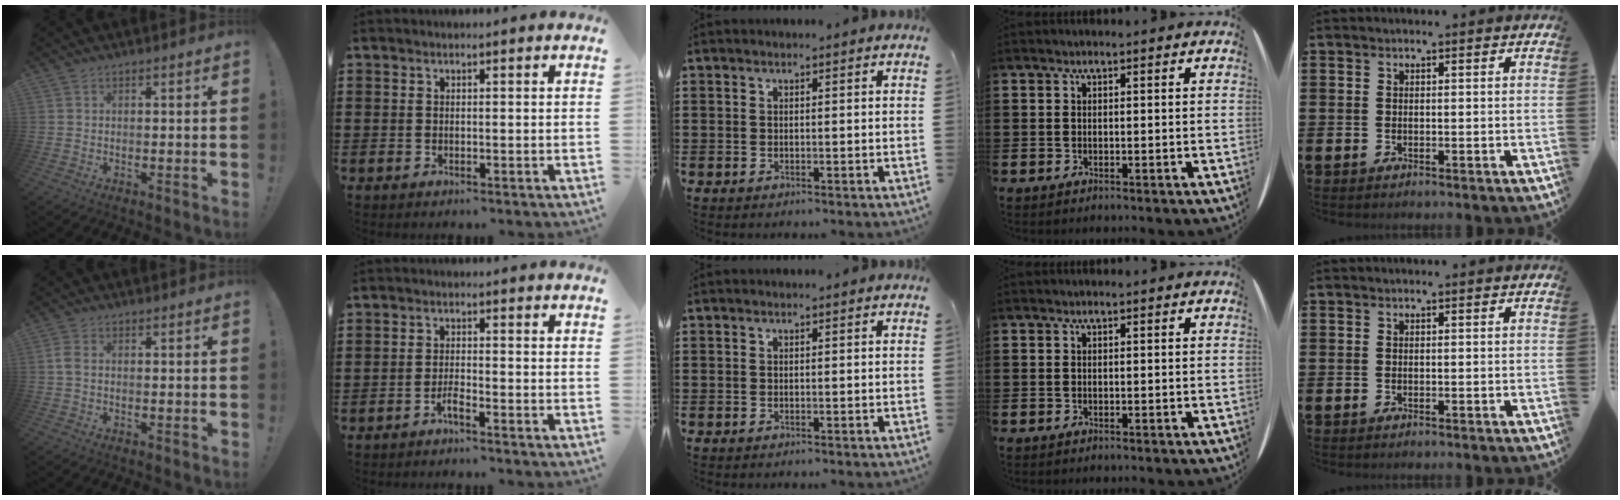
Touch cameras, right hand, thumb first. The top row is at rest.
{"thumb": {"total": 2.4, "force": [0.1, 1.4, 1.9], "torque": [-0.039, 0.008, 0.003]}, "index": {"total": 2.0, "force": [-1.7, 0.1, 1.1], "torque": [-0.022, 0.000, -0.031]}}